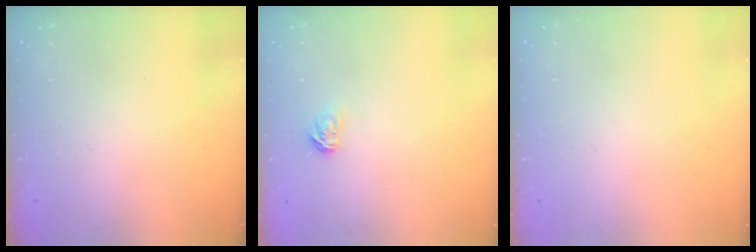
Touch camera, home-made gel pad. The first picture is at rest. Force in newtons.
{"total": 3.3, "press": 3.3, "slide": 0.4}
{"total": 0.0}